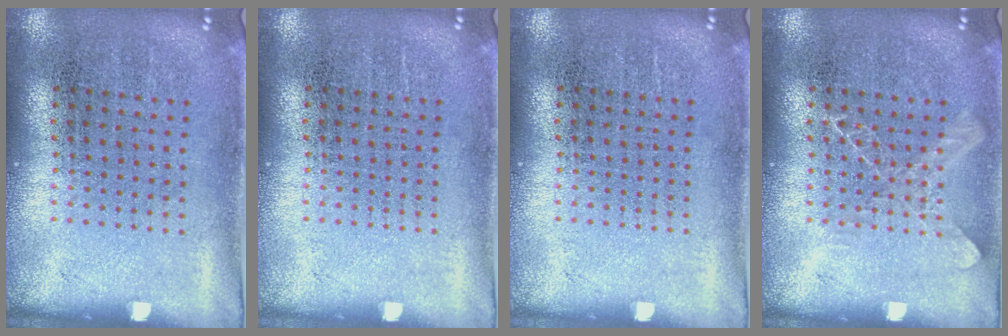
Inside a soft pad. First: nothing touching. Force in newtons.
{"total": 0.0}
{"total": 0.0}
{"total": 1.1, "press": 1.1, "slide": 0.2}